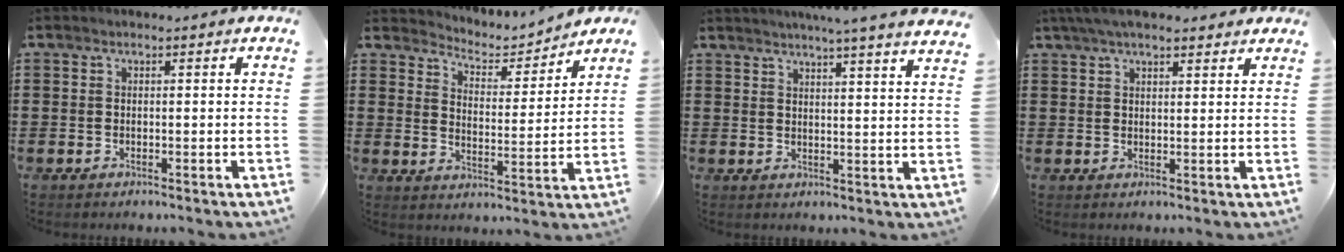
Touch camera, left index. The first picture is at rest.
{"total": 3.3, "force": [3.1, 0.9, 0.1], "torque": [-0.029, -0.027, 0.044]}
{"total": 4.3, "force": [3.9, -1.2, 1.3], "torque": [-0.039, -0.022, 0.066]}
{"total": 4.5, "force": [3.8, 1.0, 2.2], "torque": [-0.052, 0.001, 0.071]}